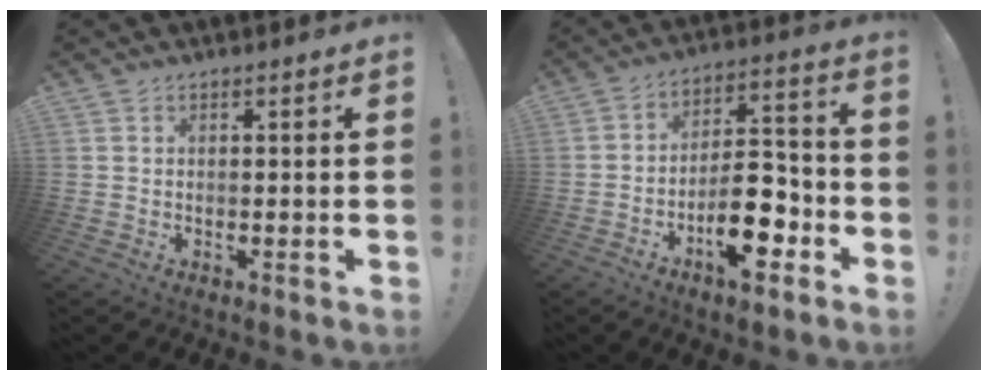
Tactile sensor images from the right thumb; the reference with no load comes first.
{"total": 14.9, "force": [-6.9, 6.8, 11.4], "torque": [-0.169, 0.050, -0.106]}